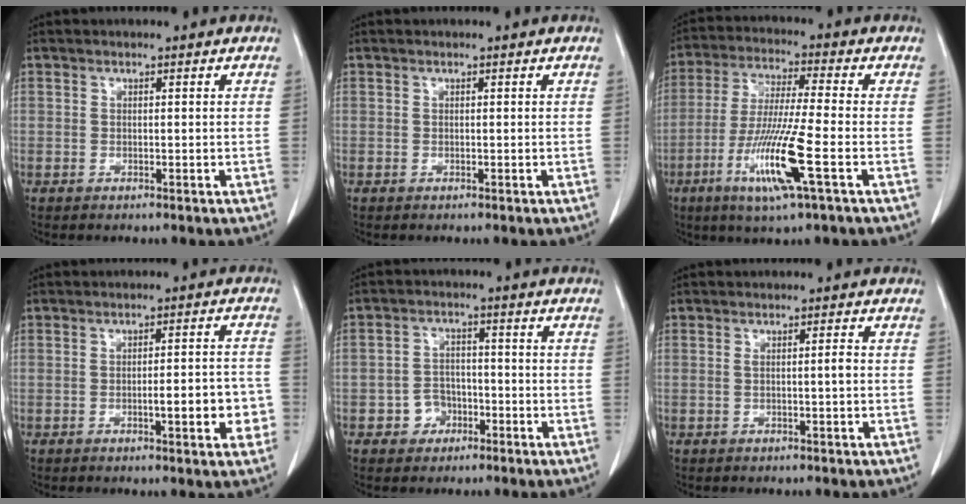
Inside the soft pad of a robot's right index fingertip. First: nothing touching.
{"total": 0.0}
{"total": 12.4, "force": [-4.5, -0.3, 11.5], "torque": [-0.228, -0.022, -0.088]}
{"total": 6.4, "force": [-2.1, 1.4, 5.9], "torque": [-0.074, 0.014, -0.023]}
{"total": 5.4, "force": [-2.4, 4.7, 0.9], "torque": [-0.006, 0.015, -0.031]}
{"total": 1.2, "force": [-0.1, -0.1, 1.1], "torque": [-0.016, 0.002, 0.001]}